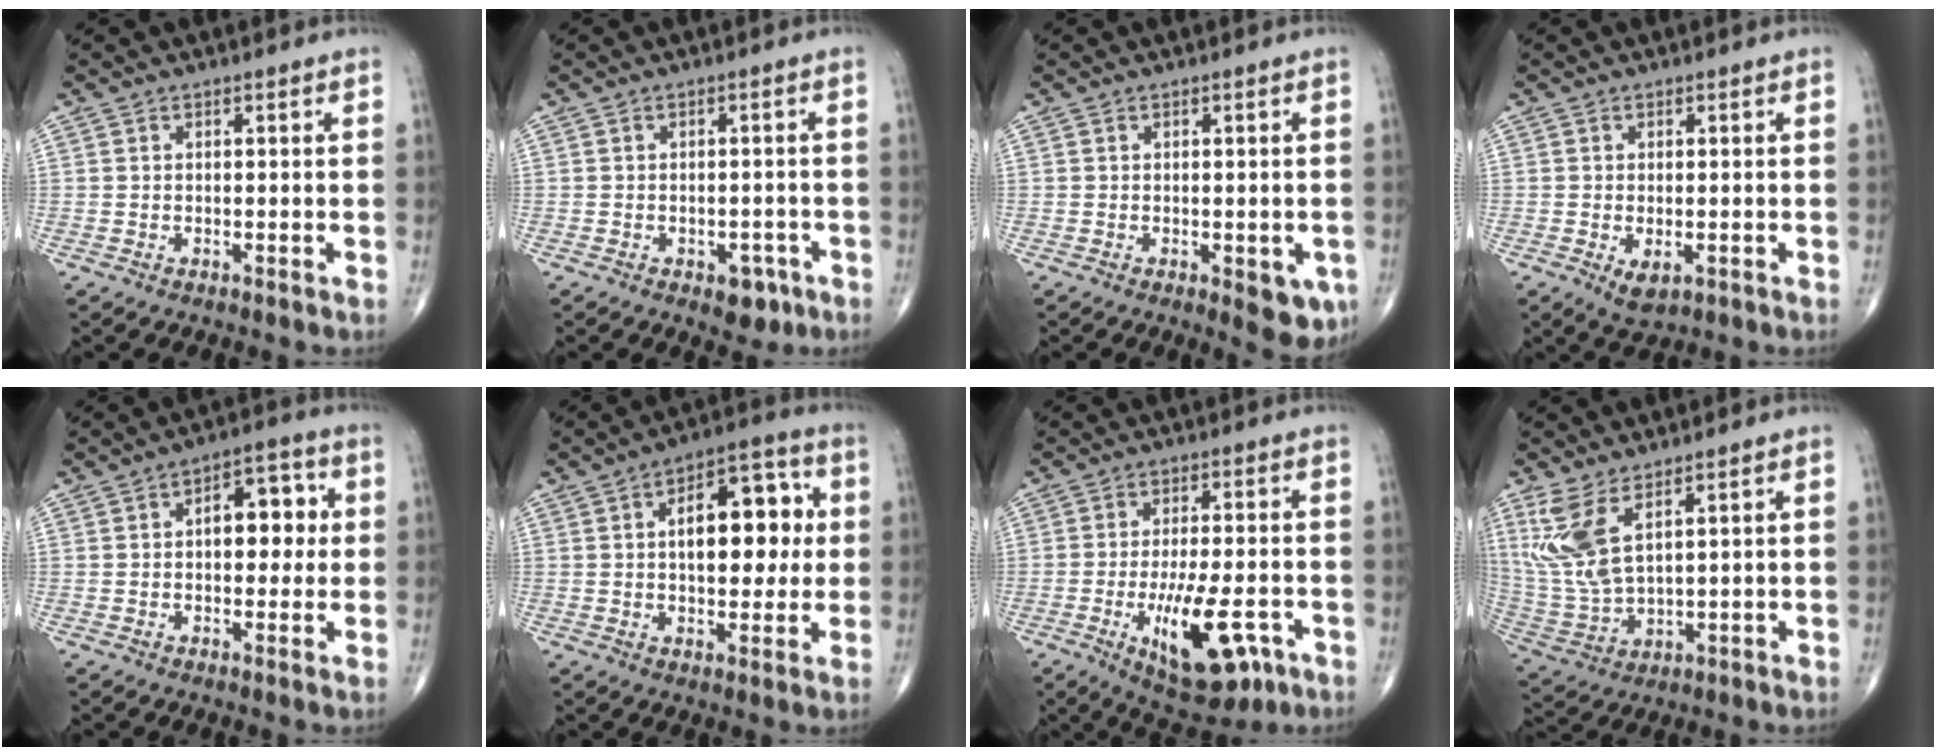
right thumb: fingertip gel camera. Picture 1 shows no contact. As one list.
[{"total": 4.1, "force": [-2.2, 2.5, 2.5], "torque": [-0.011, 0.009, -0.024]}, {"total": 5.6, "force": [-1.9, 2.4, 4.8], "torque": [-0.036, -0.008, -0.018]}, {"total": 3.2, "force": [-1.0, 1.7, 2.5], "torque": [-0.040, -0.007, -0.010]}, {"total": 9.0, "force": [1.2, 4.9, 7.4], "torque": [-0.073, 0.018, 0.014]}, {"total": 14.7, "force": [2.1, 7.6, 12.4], "torque": [-0.143, 0.017, 0.028]}, {"total": 14.1, "force": [-5.3, 5.5, 11.9], "torque": [-0.181, 0.007, -0.070]}, {"total": 10.6, "force": [5.2, 4.0, 8.3], "torque": [-0.191, -0.025, 0.122]}]